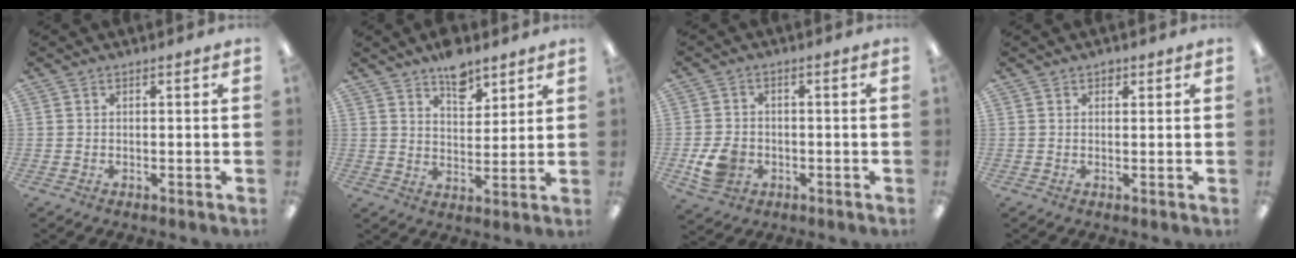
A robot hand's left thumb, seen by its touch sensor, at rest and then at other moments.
{"total": 8.1, "force": [6.2, 4.0, 3.4], "torque": [-0.038, -0.035, 0.107]}
{"total": 6.5, "force": [-1.9, 5.2, 3.3], "torque": [-0.058, 0.004, -0.034]}
{"total": 1.1, "force": [0.7, 0.7, 0.4], "torque": [-0.001, -0.001, 0.012]}